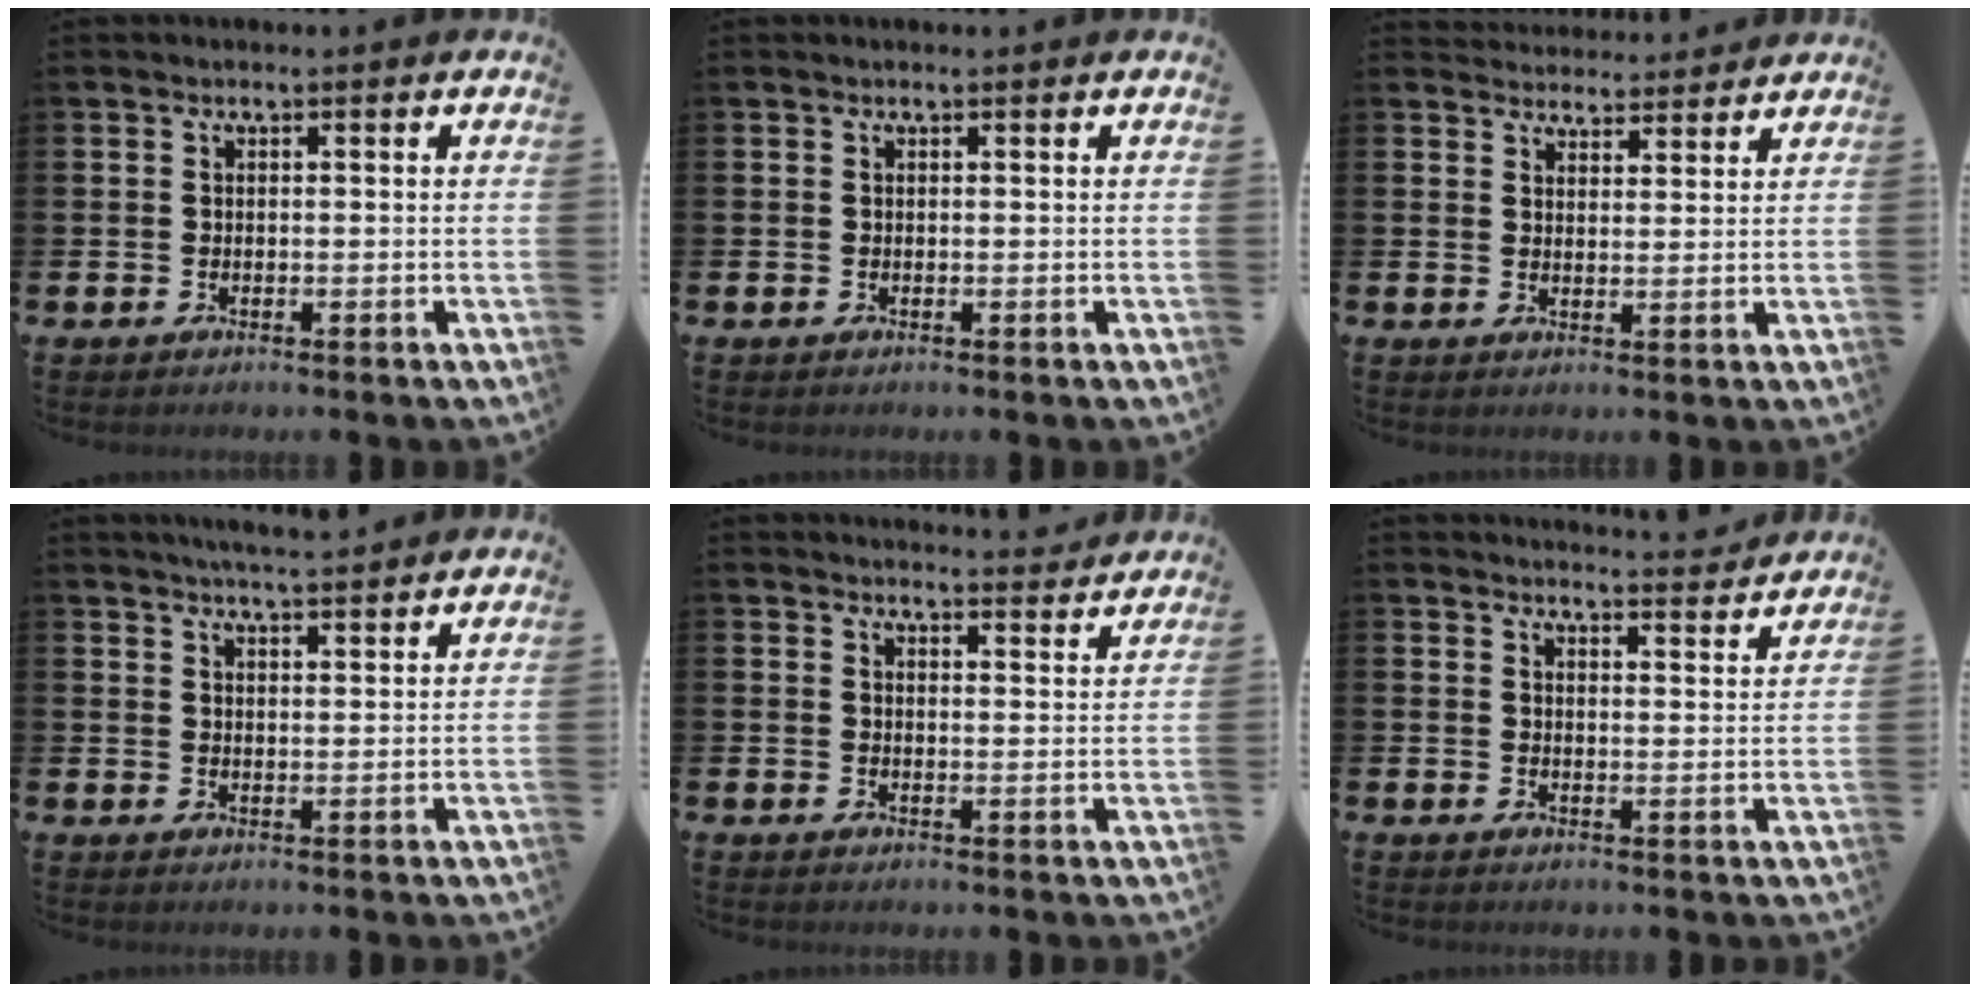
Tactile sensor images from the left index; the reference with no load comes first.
{"total": 0.0}
{"total": 3.6, "force": [3.5, 0.8, -0.4], "torque": [0.001, -0.022, 0.064]}
{"total": 4.5, "force": [4.5, -0.1, 0.7], "torque": [-0.019, -0.019, 0.081]}
{"total": 3.5, "force": [3.5, 0.0, -0.1], "torque": [0.007, -0.027, 0.061]}
{"total": 4.0, "force": [4.0, -0.2, 0.1], "torque": [0.002, -0.032, 0.068]}